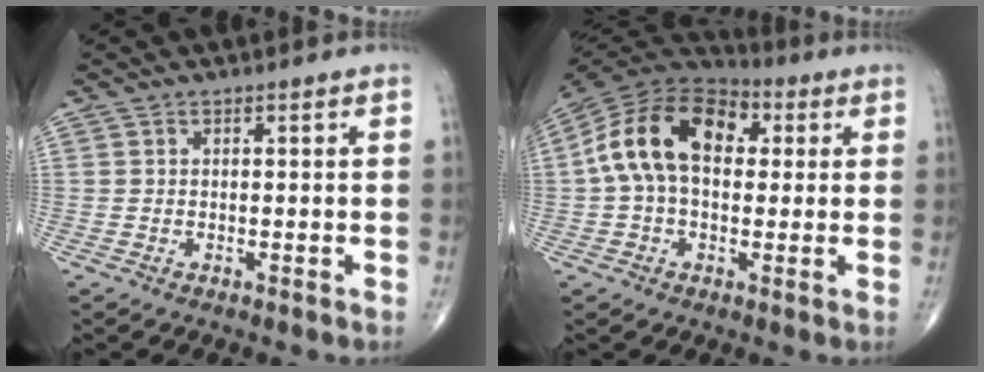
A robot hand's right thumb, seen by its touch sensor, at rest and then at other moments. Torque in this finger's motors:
{"motor_torque": [0.43, 0.56, 1.27, -0.20, 0.43]}